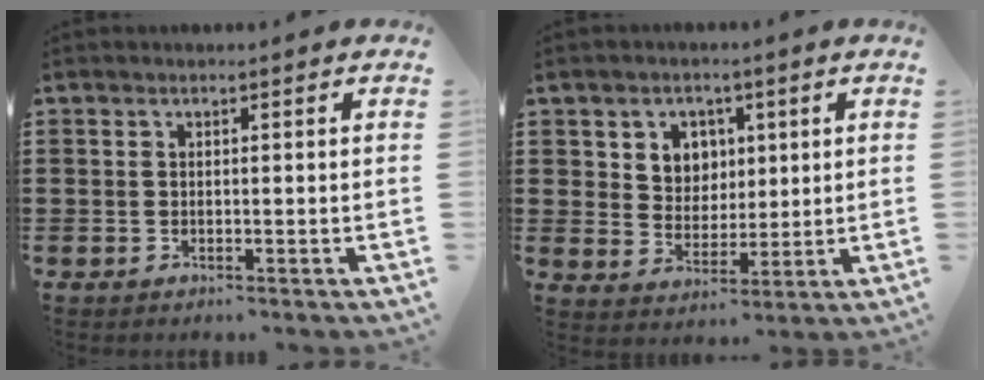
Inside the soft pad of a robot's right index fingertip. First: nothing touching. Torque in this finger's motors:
{"motor_torque": [0.69, 0.57, 0.15, 0.06]}